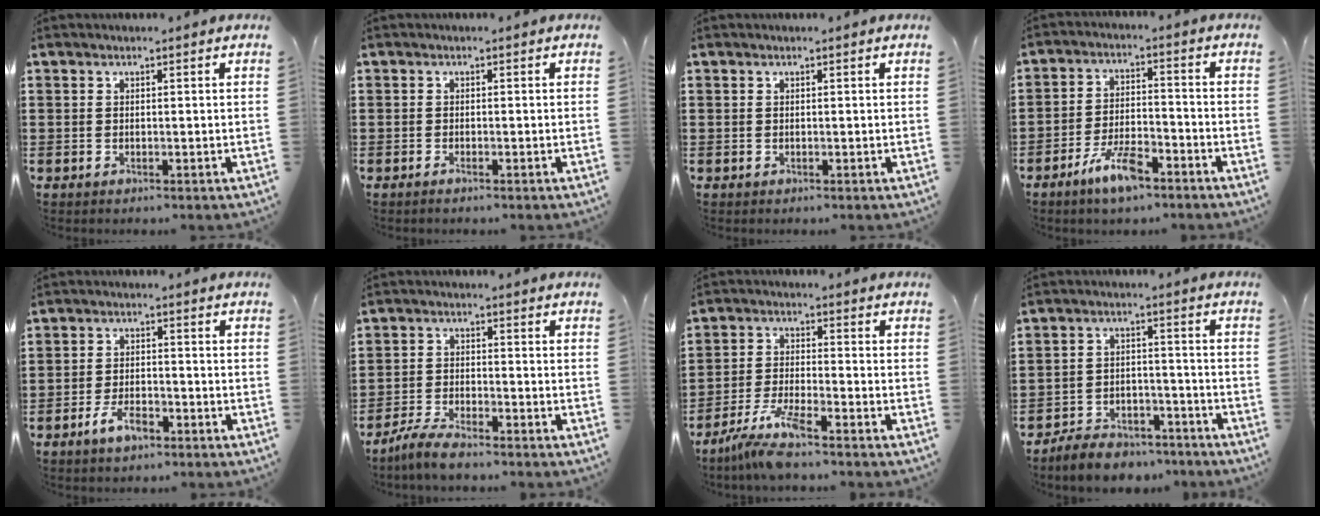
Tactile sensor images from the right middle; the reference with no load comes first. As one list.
[{"total": 0.7, "force": [-0.4, -0.1, 0.5], "torque": [-0.011, -0.005, -0.006]}, {"total": 0.0}, {"total": 7.6, "force": [-5.1, 2.5, 5.1], "torque": [-0.111, 0.005, -0.097]}, {"total": 4.5, "force": [-2.9, 1.9, 2.9], "torque": [-0.062, 0.004, -0.057]}, {"total": 4.5, "force": [-4.2, 0.6, 1.7], "torque": [-0.042, -0.001, -0.085]}, {"total": 6.5, "force": [-5.3, 0.2, 3.9], "torque": [-0.089, -0.019, -0.101]}, {"total": 5.7, "force": [-5.5, 1.1, 0.7], "torque": [-0.008, 0.018, -0.109]}]